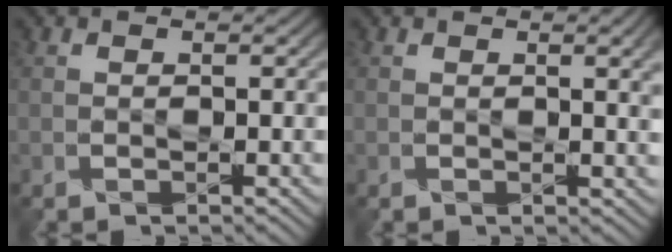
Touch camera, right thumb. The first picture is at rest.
{"total": 3.1, "force": [0.9, 0.7, 2.9], "torque": [-0.038, 0.003, 0.016]}